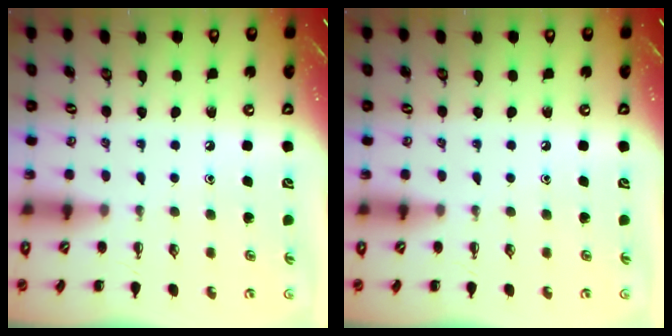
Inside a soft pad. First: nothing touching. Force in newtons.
{"total": 0.0}